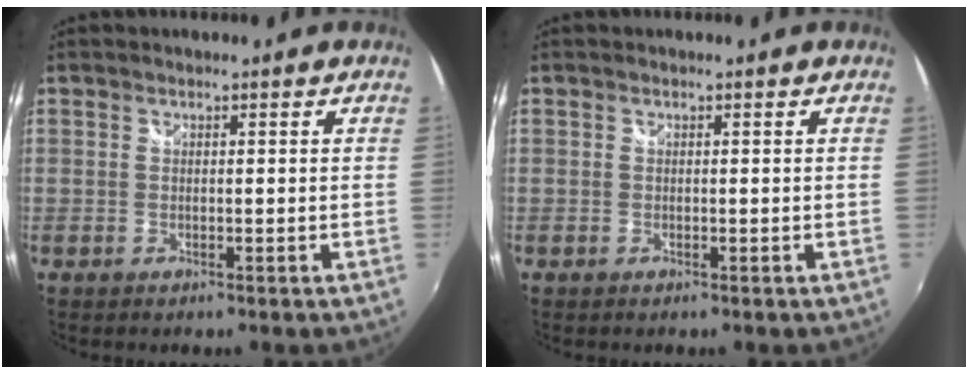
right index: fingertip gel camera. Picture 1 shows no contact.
{"total": 0.0}